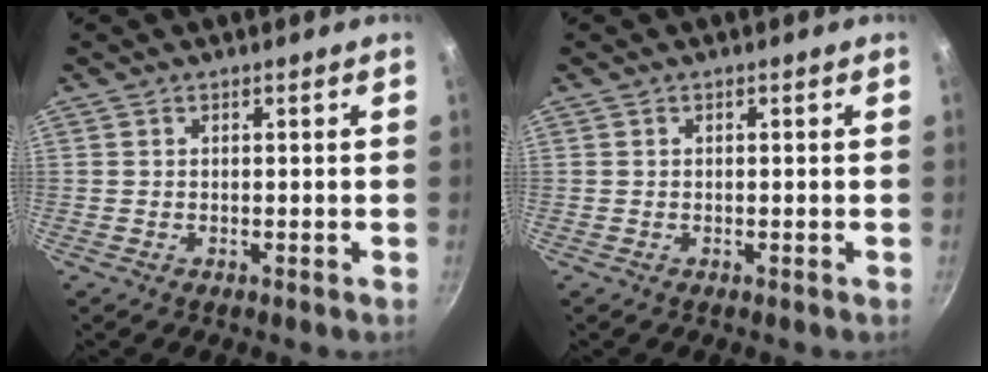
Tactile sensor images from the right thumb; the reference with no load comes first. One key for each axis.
{"total": 0.0}